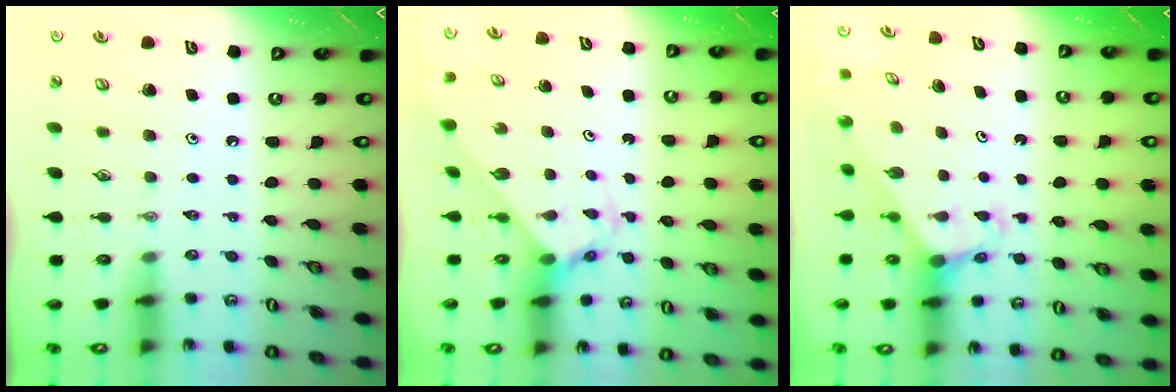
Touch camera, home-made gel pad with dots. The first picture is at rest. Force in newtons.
{"total": 2.8, "press": 2.8, "slide": 0.2}
{"total": 2.0, "press": 2.0, "slide": 0.1}